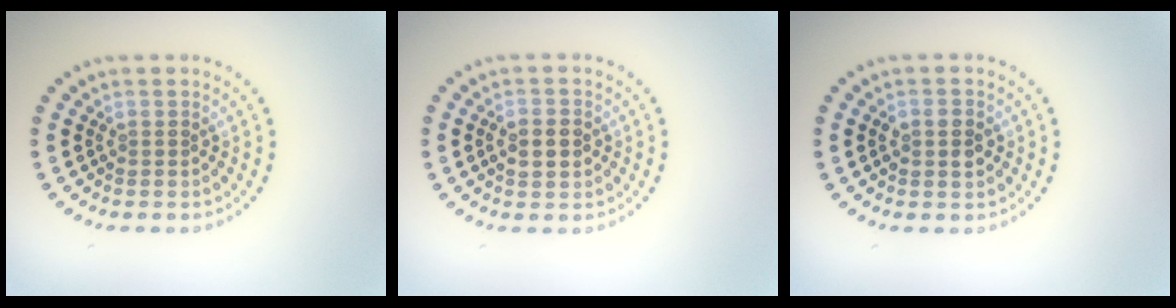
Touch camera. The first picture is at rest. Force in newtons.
{"total": 3.1, "press": 3.1, "slide": 0.1}
{"total": 2.5, "press": 2.5, "slide": 0.1}